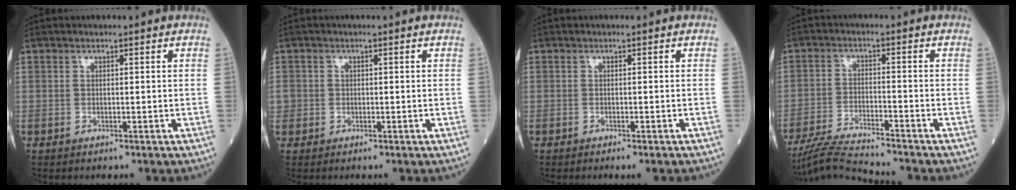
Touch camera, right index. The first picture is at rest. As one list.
[{"total": 1.8, "force": [-0.2, 1.8, 0.4], "torque": [-0.004, 0.005, -0.005]}, {"total": 2.0, "force": [-1.6, -0.2, 1.1], "torque": [-0.010, -0.003, -0.022]}, {"total": 8.4, "force": [-8.0, -1.3, 2.3], "torque": [-0.040, -0.021, -0.145]}]